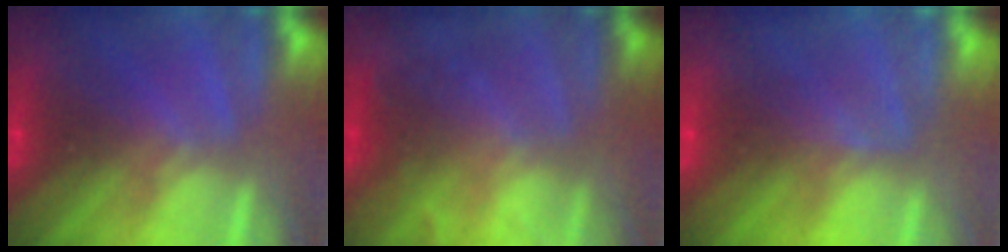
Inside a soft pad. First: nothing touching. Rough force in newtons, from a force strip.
{"total": 2.2}
{"total": 2.4}